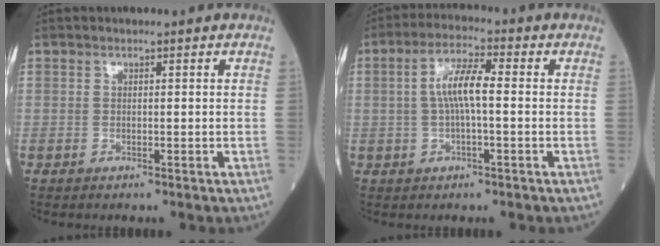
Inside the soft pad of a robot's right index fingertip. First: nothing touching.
{"total": 6.1, "force": [0.2, 1.2, 6.0], "torque": [-0.121, 0.016, -0.001]}